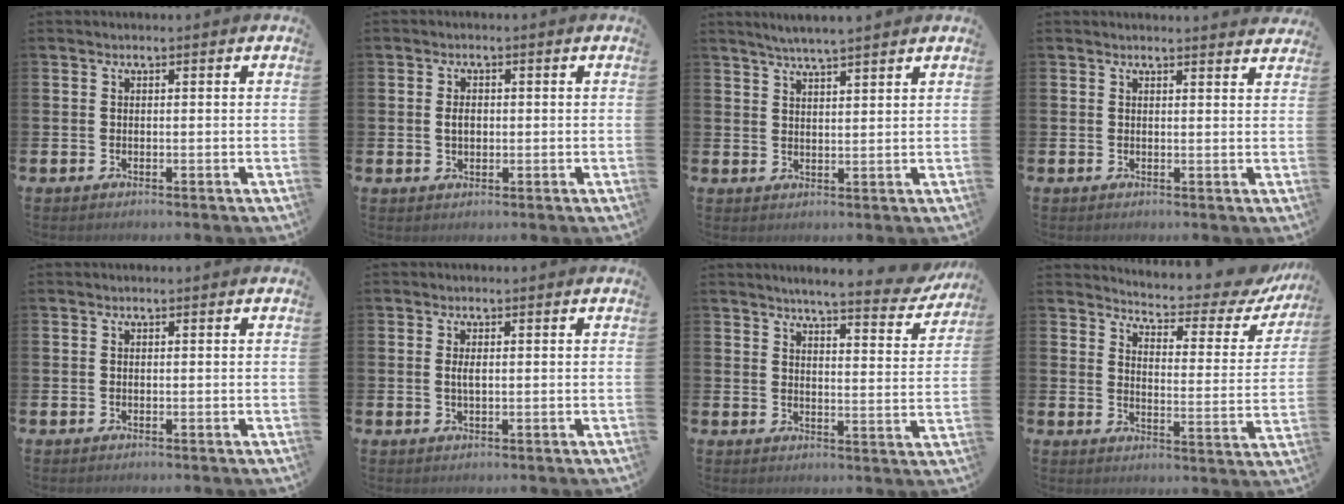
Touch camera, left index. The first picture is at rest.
{"total": 2.1, "force": [0.1, 1.5, 1.5], "torque": [-0.014, 0.001, -0.003]}
{"total": 4.2, "force": [4.1, -0.3, 1.1], "torque": [-0.030, -0.012, 0.073]}
{"total": 1.7, "force": [1.7, 0.0, 0.0], "torque": [0.012, -0.013, 0.028]}
{"total": 0.0}
{"total": 1.7, "force": [0.2, 0.6, 1.5], "torque": [-0.030, 0.004, 0.001]}
{"total": 5.5, "force": [5.1, 0.3, 1.9], "torque": [-0.038, -0.038, 0.083]}
{"total": 4.8, "force": [4.5, 1.0, 1.2], "torque": [-0.037, -0.046, 0.068]}